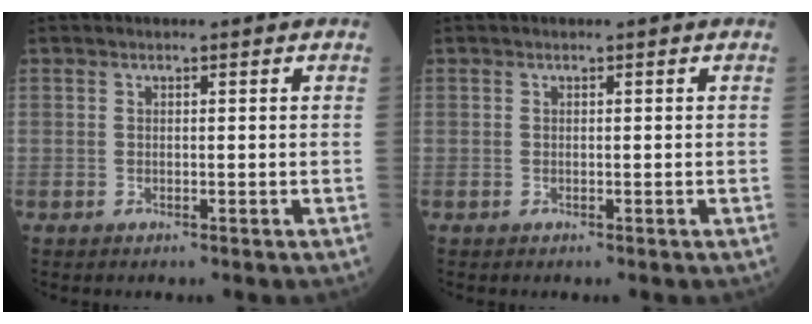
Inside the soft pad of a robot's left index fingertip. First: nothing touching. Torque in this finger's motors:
{"motor_torque": [0.00, 0.00, 0.00, 0.01]}